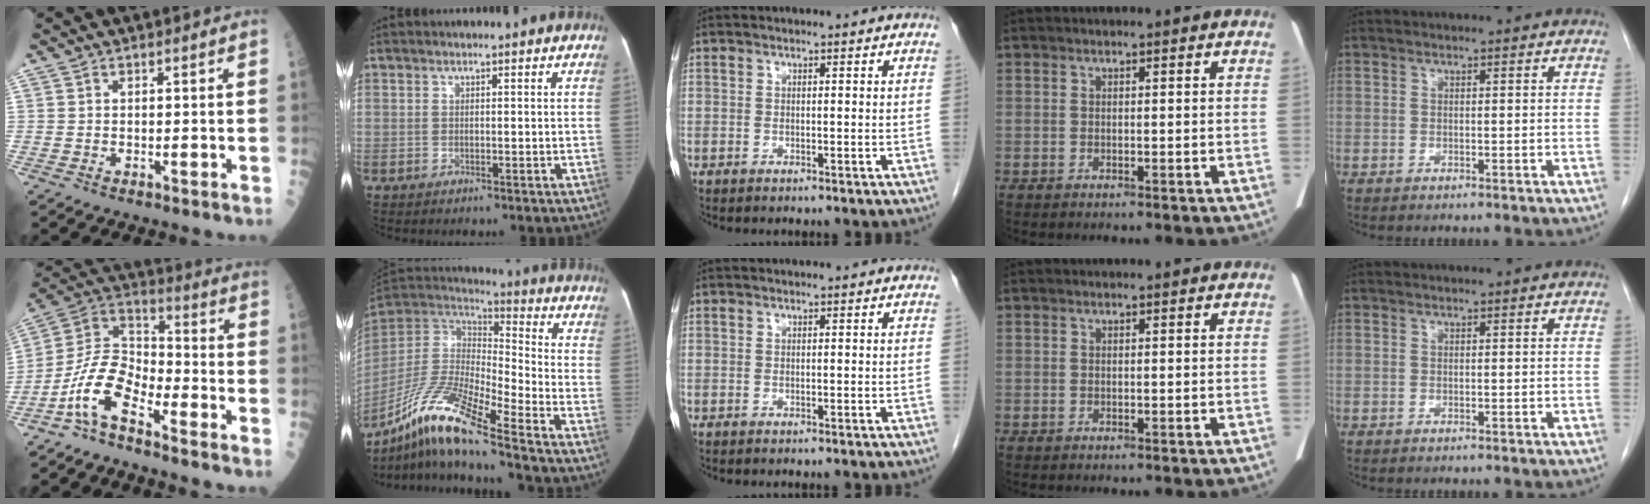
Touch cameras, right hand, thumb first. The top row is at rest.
{"thumb": {"total": 11.6, "force": [-6.9, 4.6, 8.2], "torque": [-0.162, 0.071, -0.143]}, "index": {"total": 16.7, "force": [-11.9, 1.6, 11.6], "torque": [-0.236, -0.001, -0.221]}}